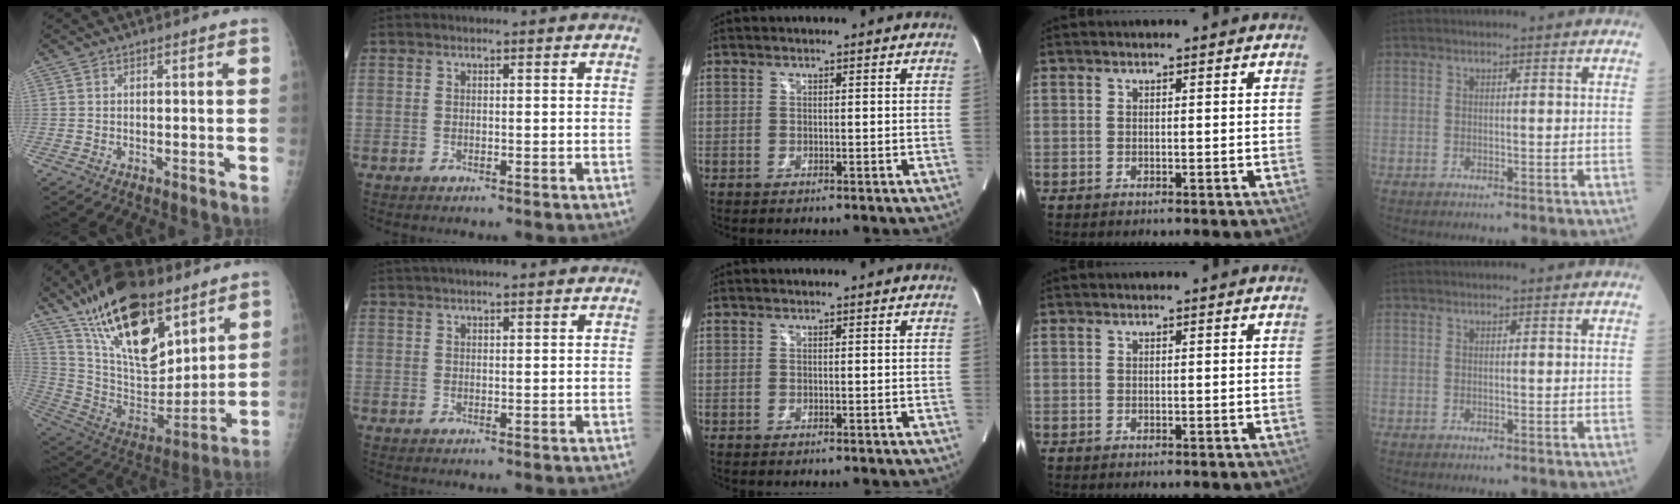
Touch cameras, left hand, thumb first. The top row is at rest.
{"thumb": {"total": 26.2, "force": [15.9, 11.6, 17.2], "torque": [-0.272, -0.052, 0.286]}, "index": {"total": 9.3, "force": [8.4, 0.6, 4.1], "torque": [-0.060, 0.031, 0.113]}}